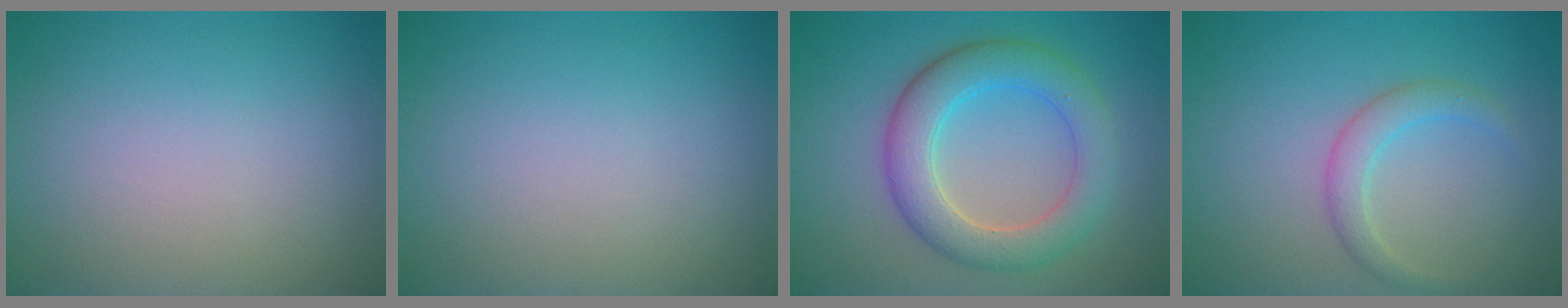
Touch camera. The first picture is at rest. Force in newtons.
{"total": 0.0}
{"total": 5.7, "press": 5.7, "slide": 0.1}
{"total": 2.3, "press": 2.3, "slide": 0.0}